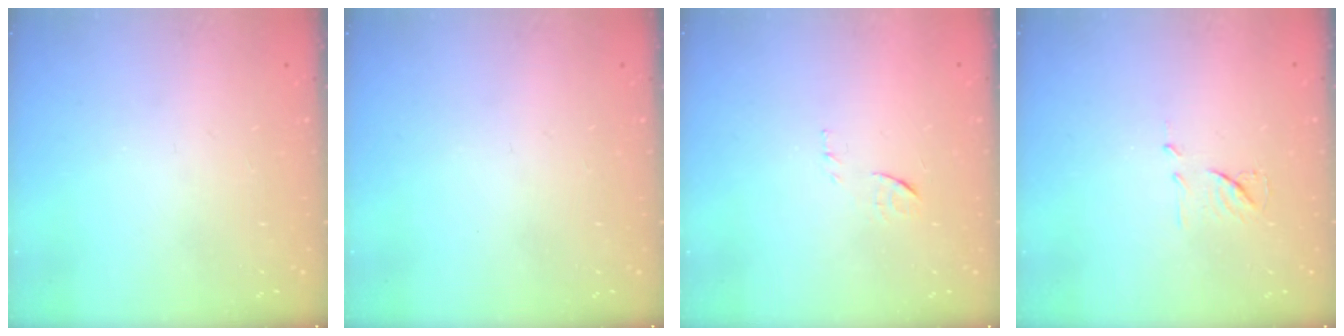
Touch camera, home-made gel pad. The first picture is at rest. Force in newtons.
{"total": 0.0}
{"total": 6.9, "press": 6.9, "slide": 0.7}
{"total": 6.8, "press": 6.7, "slide": 0.6}